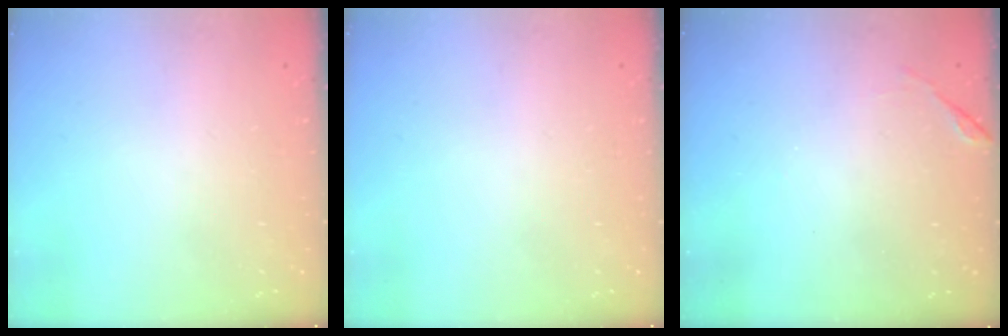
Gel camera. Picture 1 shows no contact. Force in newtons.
{"total": 0.0}
{"total": 6.7, "press": 6.7, "slide": 0.2}